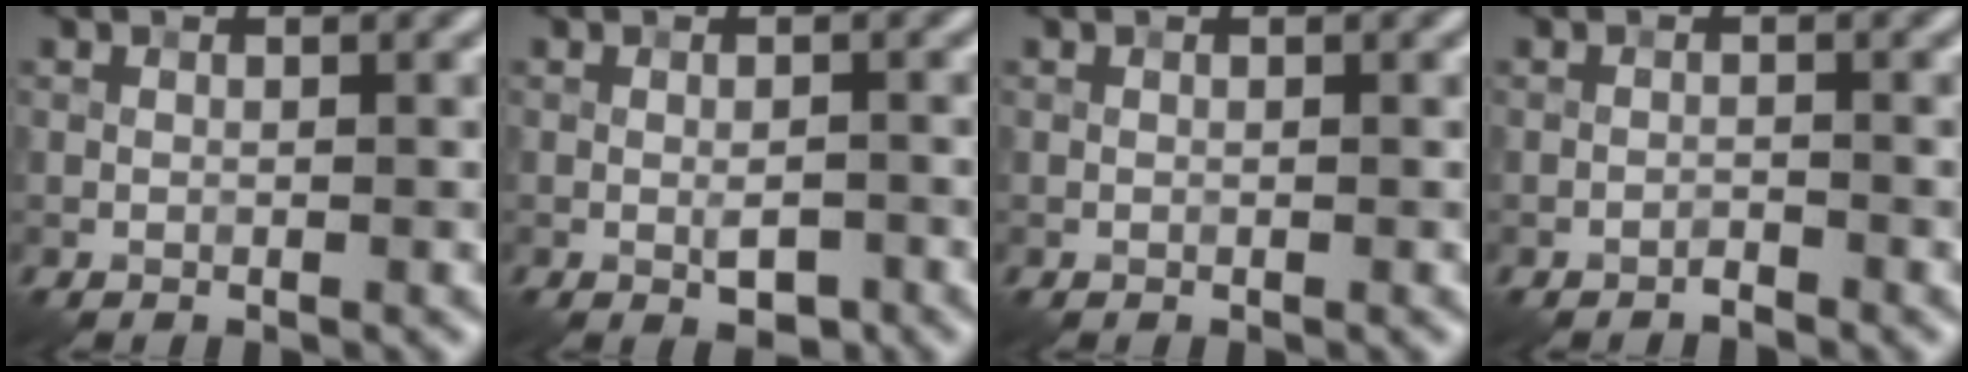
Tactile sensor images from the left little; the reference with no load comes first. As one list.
[{"total": 1.9, "force": [-0.6, 0.8, 1.6], "torque": [-0.025, -0.002, -0.008]}, {"total": 0.0}, {"total": 0.7, "force": [-0.7, 0.0, 0.2], "torque": [-0.001, 0.004, -0.015]}]